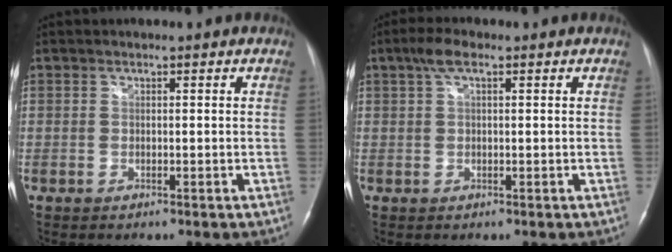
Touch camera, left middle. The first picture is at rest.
{"total": 3.1, "force": [1.7, 1.0, 2.5], "torque": [-0.055, 0.016, 0.033]}